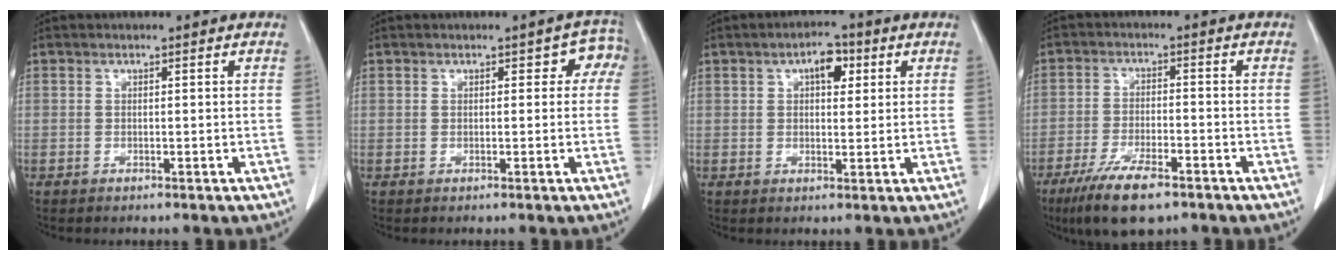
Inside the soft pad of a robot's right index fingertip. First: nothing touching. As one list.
[{"total": 2.8, "force": [0.6, 2.0, 1.9], "torque": [0.000, 0.018, -0.002]}, {"total": 4.4, "force": [1.7, 2.1, 3.4], "torque": [-0.052, 0.013, 0.023]}, {"total": 9.5, "force": [-6.4, 2.2, 6.6], "torque": [-0.123, -0.017, -0.109]}]